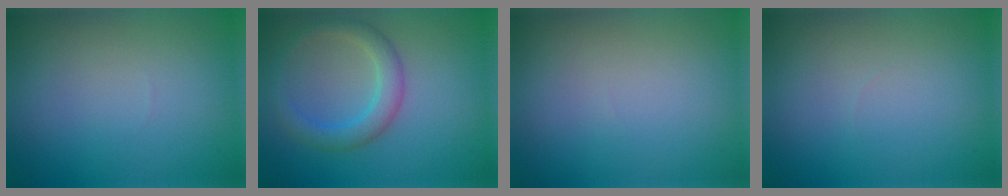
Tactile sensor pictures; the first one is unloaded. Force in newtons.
{"total": 3.2, "press": 3.2, "slide": 0.1}
{"total": 0.0}
{"total": 0.0}